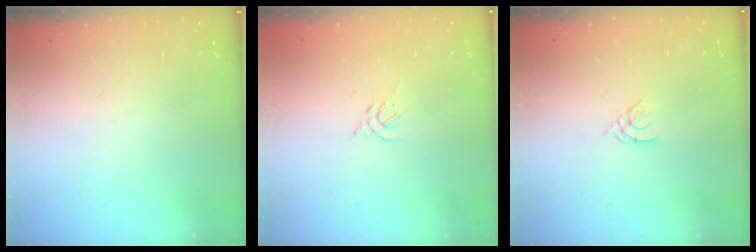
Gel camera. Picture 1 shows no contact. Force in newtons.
{"total": 1.4, "press": 1.3, "slide": 0.5}
{"total": 1.1, "press": 1.0, "slide": 0.3}